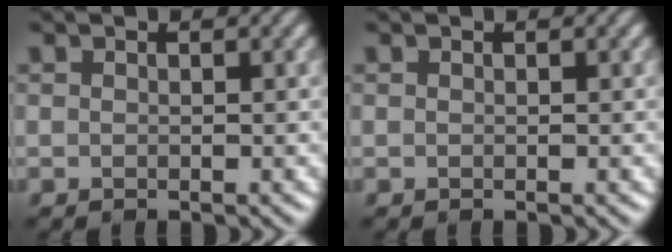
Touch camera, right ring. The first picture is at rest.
{"total": 0.0}